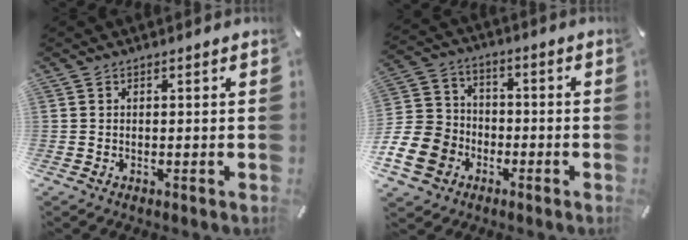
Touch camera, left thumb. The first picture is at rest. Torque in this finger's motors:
{"motor_torque": [0.92, 4.09, 0.82, -0.08, 0.65]}